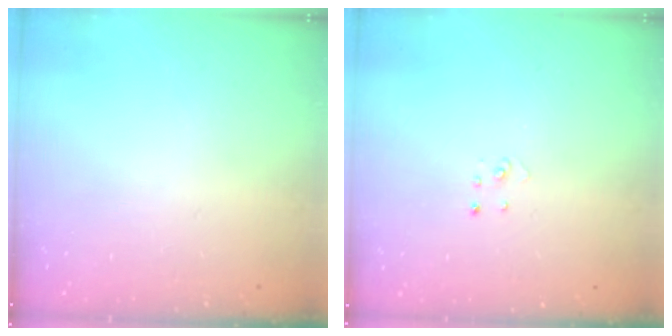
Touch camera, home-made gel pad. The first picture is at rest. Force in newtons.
{"total": 1.9, "press": 1.9, "slide": 0.2}